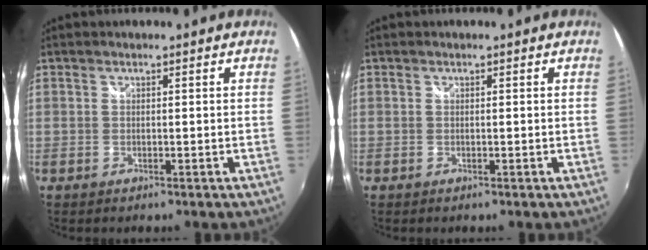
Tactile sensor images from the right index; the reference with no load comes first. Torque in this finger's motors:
{"motor_torque": [-0.07, 0.07, 0.00, 0.00]}